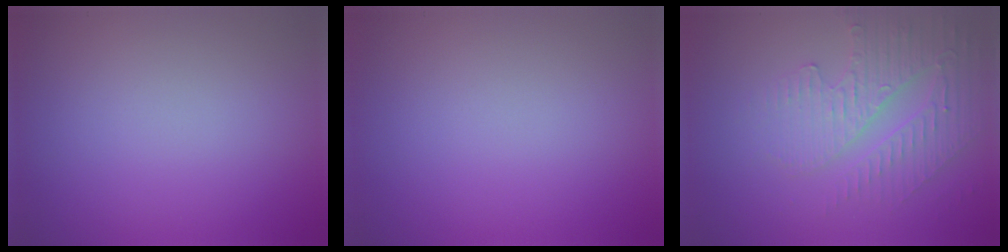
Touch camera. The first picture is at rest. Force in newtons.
{"total": 0.0}
{"total": 3.7, "press": 3.5, "slide": 1.4}